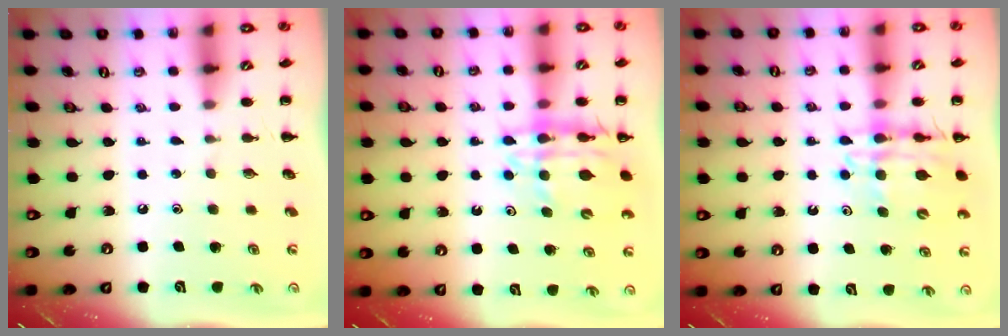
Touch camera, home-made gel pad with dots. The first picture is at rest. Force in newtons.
{"total": 12.9, "press": 12.4, "slide": 3.7}
{"total": 12.3, "press": 11.8, "slide": 3.7}